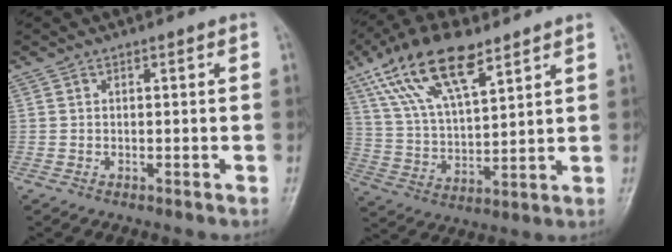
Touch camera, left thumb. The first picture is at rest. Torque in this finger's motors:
{"motor_torque": [1.00, 0.04, 1.50, -1.28, 0.43]}